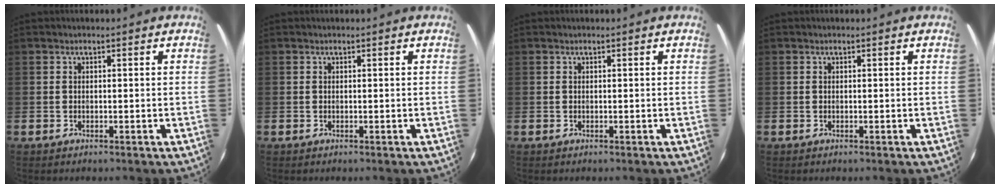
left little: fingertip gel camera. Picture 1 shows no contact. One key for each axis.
{"total": 0.0}
{"total": 0.0}
{"total": 0.0}